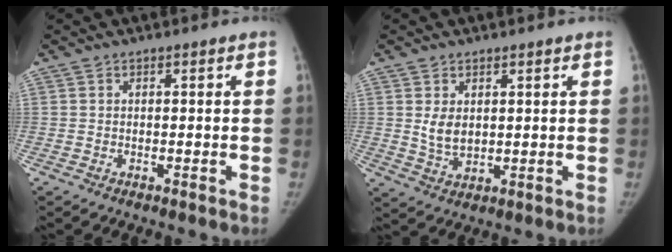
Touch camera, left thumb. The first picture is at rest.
{"total": 4.6, "force": [1.3, 3.1, 3.1], "torque": [-0.045, -0.016, 0.033]}